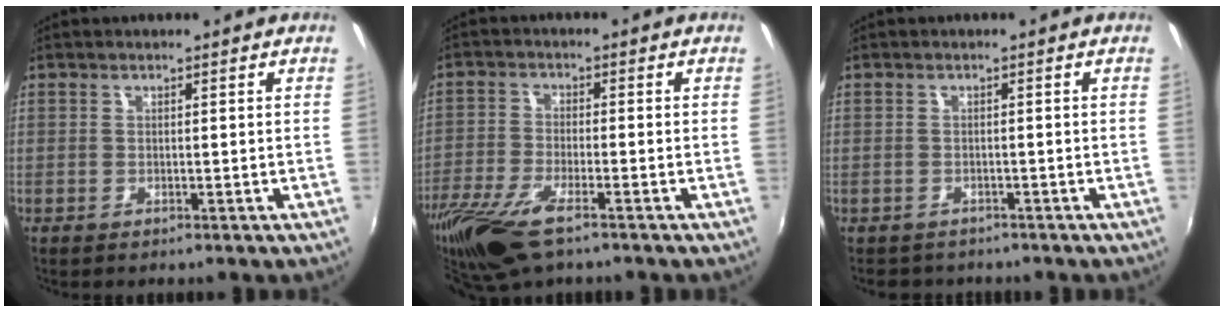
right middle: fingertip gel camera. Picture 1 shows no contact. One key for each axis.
{"total": 12.6, "fx": -8.4, "fy": 3.6, "fz": 8.6, "tx": -0.199, "ty": -0.045, "tz": -0.165}
{"total": 2.9, "fx": -2.4, "fy": 1.5, "fz": 0.4, "tx": -0.016, "ty": -0.011, "tz": -0.035}